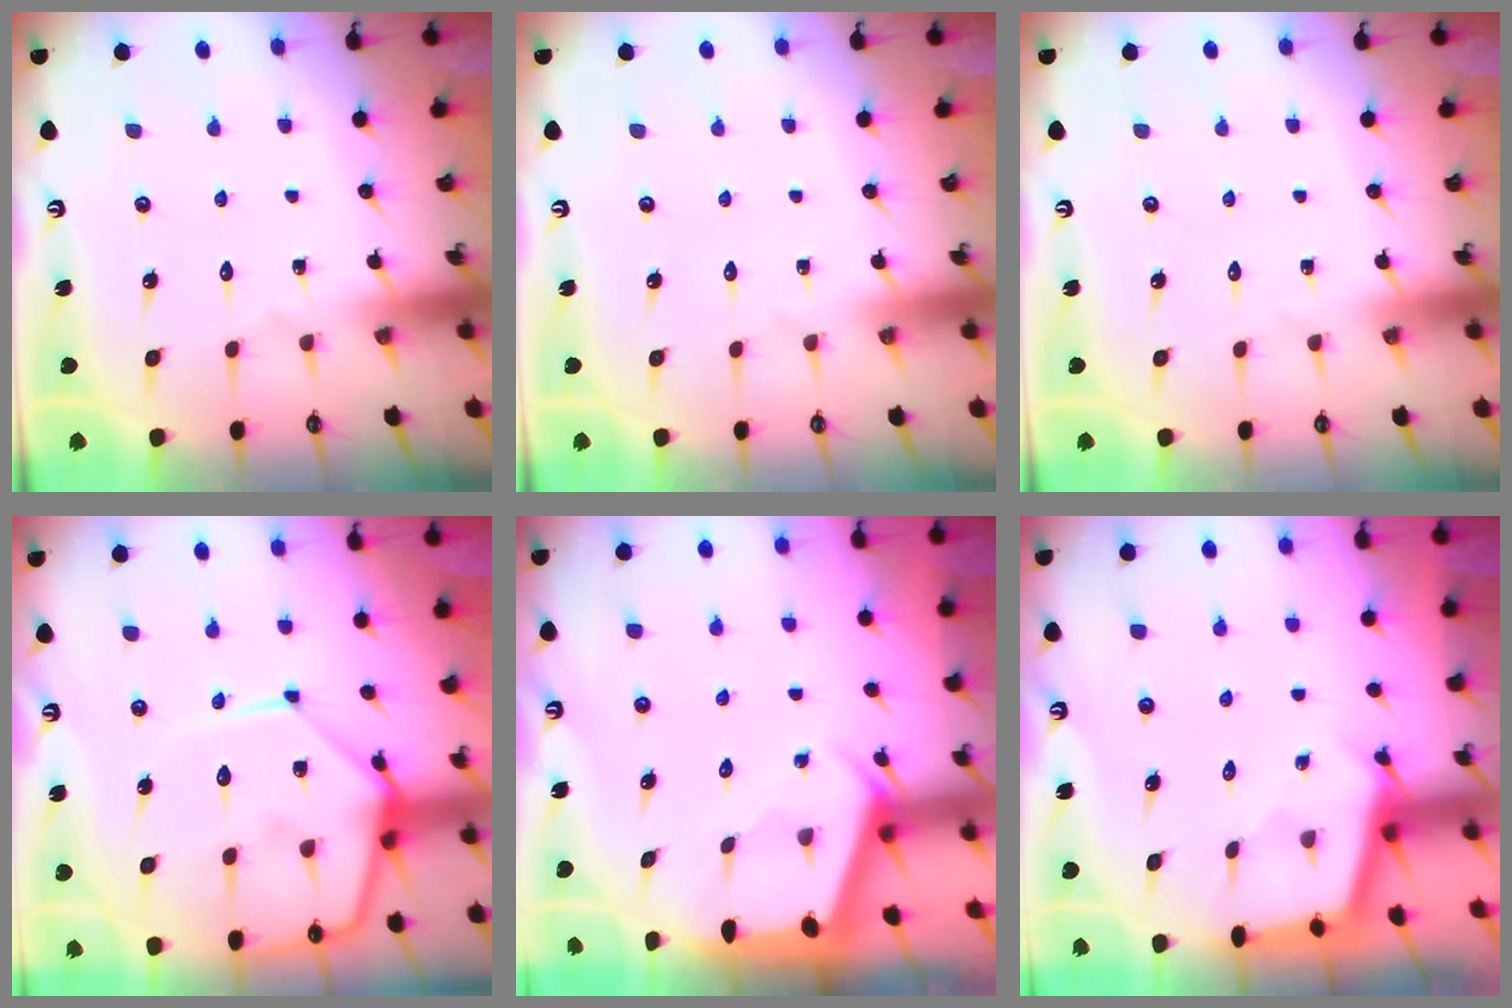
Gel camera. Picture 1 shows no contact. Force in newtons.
{"total": 0.0}
{"total": 0.0}
{"total": 14.7, "press": 14.6, "slide": 1.2}
{"total": 2.4, "press": 2.3, "slide": 0.3}
{"total": 2.5, "press": 2.5, "slide": 0.1}